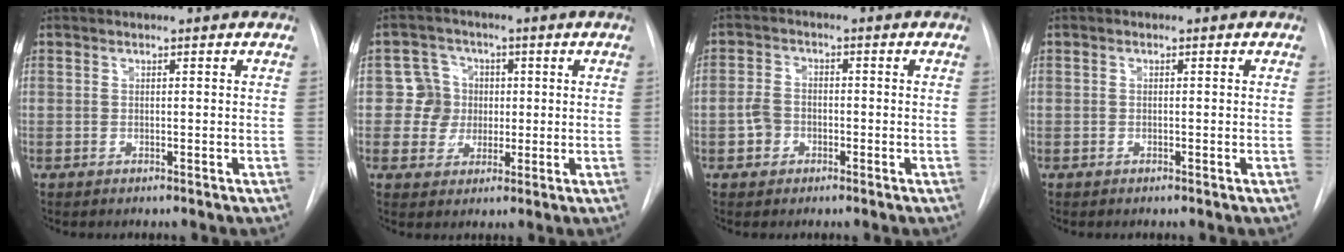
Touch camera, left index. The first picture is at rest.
{"total": 5.7, "force": [0.2, 5.7, 0.7], "torque": [-0.007, 0.021, 0.006]}
{"total": 3.6, "force": [-1.3, 3.0, 1.5], "torque": [-0.034, 0.011, -0.023]}
{"total": 0.0}